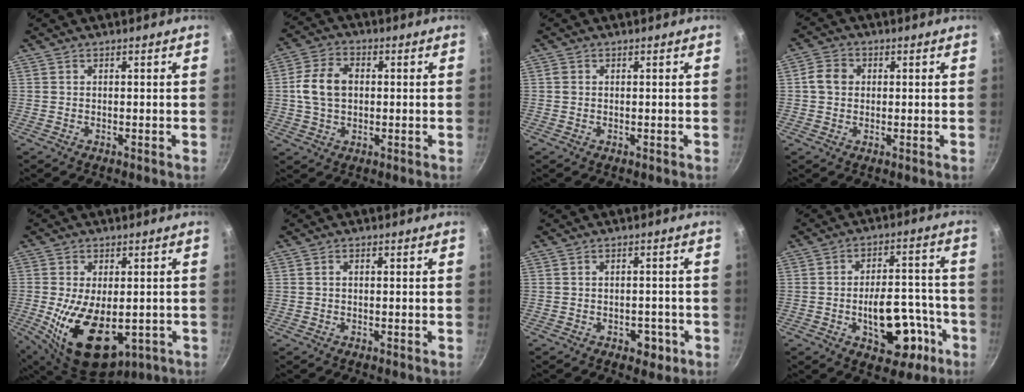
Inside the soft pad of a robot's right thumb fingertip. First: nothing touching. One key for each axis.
{"total": 8.8, "fx": 0.5, "fy": 6.1, "fz": 6.2, "tx": -0.115, "ty": 0.017, "tz": 0.007}
{"total": 0.9, "fx": 0.0, "fy": 0.7, "fz": 0.5, "tx": -0.008, "ty": 0.001, "tz": 0.001}
{"total": 4.5, "fx": 0.5, "fy": 3.8, "fz": 2.4, "tx": -0.037, "ty": 0.009, "tz": 0.004}
{"total": 17.2, "fx": -3.7, "fy": 9.7, "fz": 13.8, "tx": -0.244, "ty": -0.015, "tz": -0.029}
{"total": 0.6, "fx": 0.0, "fy": 0.4, "fz": 0.5, "tx": -0.006, "ty": 0.001, "tz": -0.002}
{"total": 3.6, "fx": -1.8, "fy": 2.2, "fz": 2.2, "tx": -0.010, "ty": 0.012, "tz": -0.021}
{"total": 14.0, "fx": -5.1, "fy": 7.6, "fz": 10.6, "tx": -0.125, "ty": 0.052, "tz": -0.065}